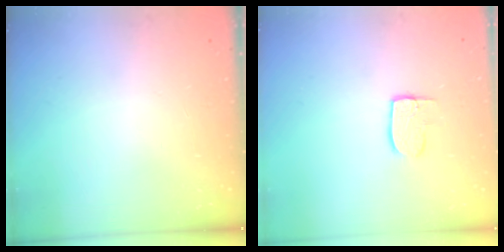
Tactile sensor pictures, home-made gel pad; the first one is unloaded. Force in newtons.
{"total": 7.0, "press": 7.0, "slide": 0.3}